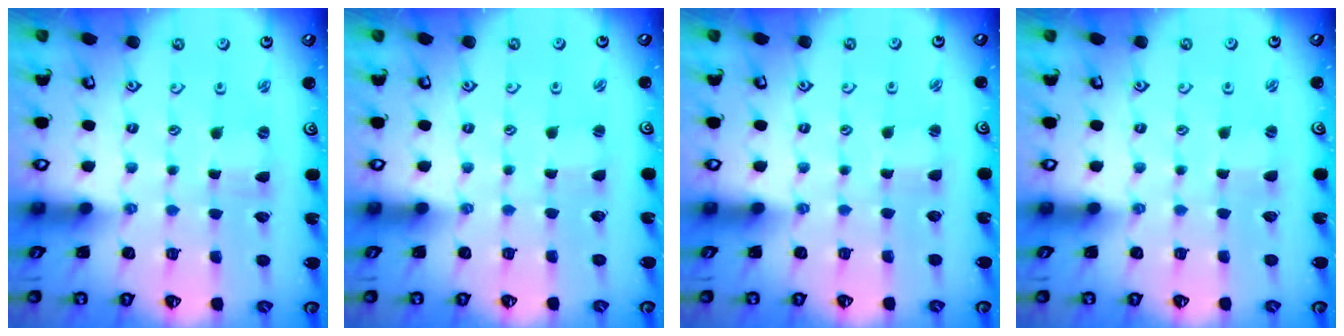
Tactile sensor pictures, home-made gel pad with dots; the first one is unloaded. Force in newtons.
{"total": 0.0}
{"total": 1.0, "press": 1.0, "slide": 0.0}
{"total": 0.0}